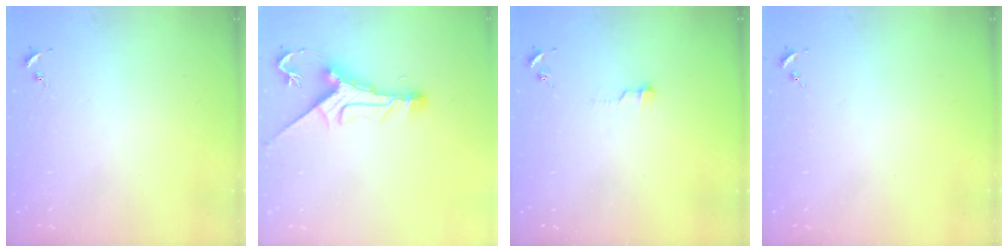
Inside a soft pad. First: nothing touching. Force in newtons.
{"total": 10.6, "press": 10.6, "slide": 0.9}
{"total": 3.6, "press": 3.6, "slide": 0.3}
{"total": 0.0}